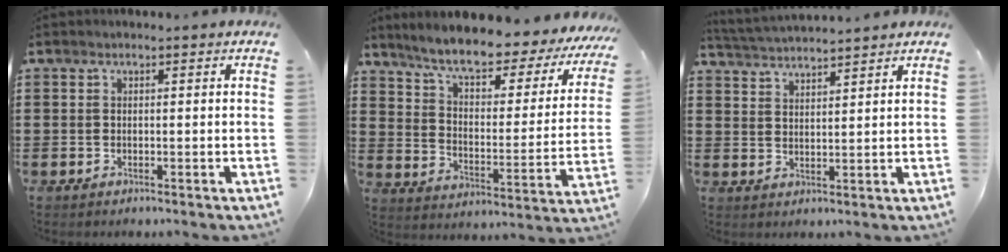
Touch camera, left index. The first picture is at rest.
{"total": 7.6, "force": [6.4, 0.9, 4.1], "torque": [-0.096, -0.043, 0.101]}
{"total": 3.0, "force": [3.0, -0.3, 0.1], "torque": [-0.014, -0.015, 0.053]}